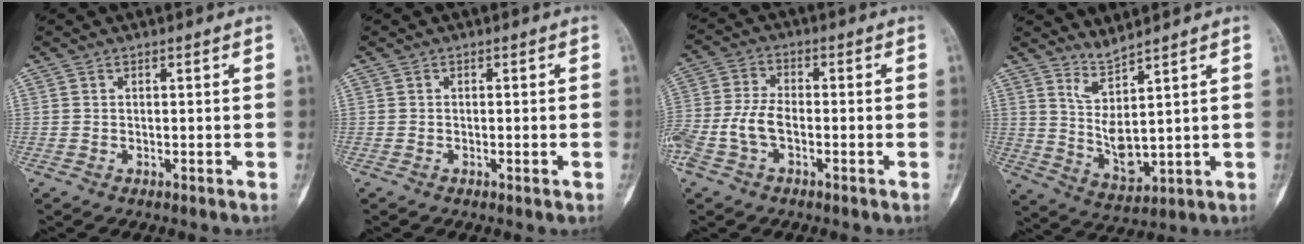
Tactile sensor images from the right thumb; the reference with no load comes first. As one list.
[{"total": 0.9, "force": [-0.3, 0.2, 0.8], "torque": [-0.013, -0.002, -0.004]}, {"total": 7.5, "force": [-2.3, 4.1, 5.8], "torque": [-0.142, 0.021, -0.048]}, {"total": 5.8, "force": [4.4, 0.6, 3.8], "torque": [-0.076, -0.066, 0.104]}]